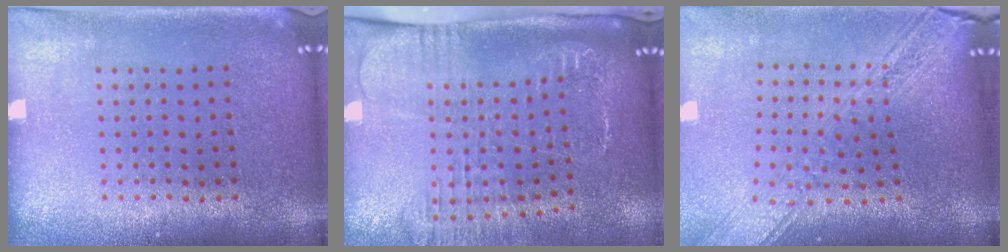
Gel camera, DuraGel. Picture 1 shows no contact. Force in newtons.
{"total": 2.6, "press": 2.0, "slide": 1.7}
{"total": 2.9, "press": 2.2, "slide": 1.9}